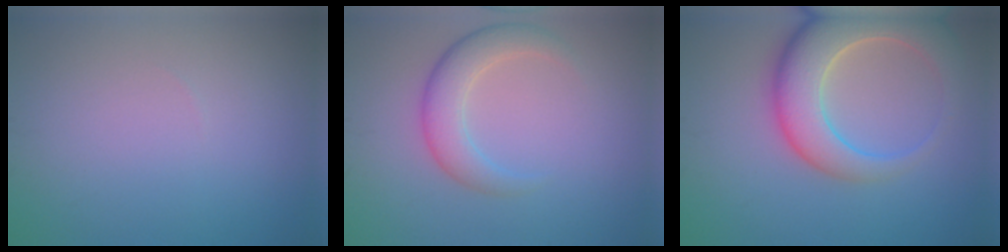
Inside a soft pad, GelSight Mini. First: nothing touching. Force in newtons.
{"total": 3.7, "press": 3.7, "slide": 0.1}
{"total": 8.8, "press": 8.8, "slide": 0.7}